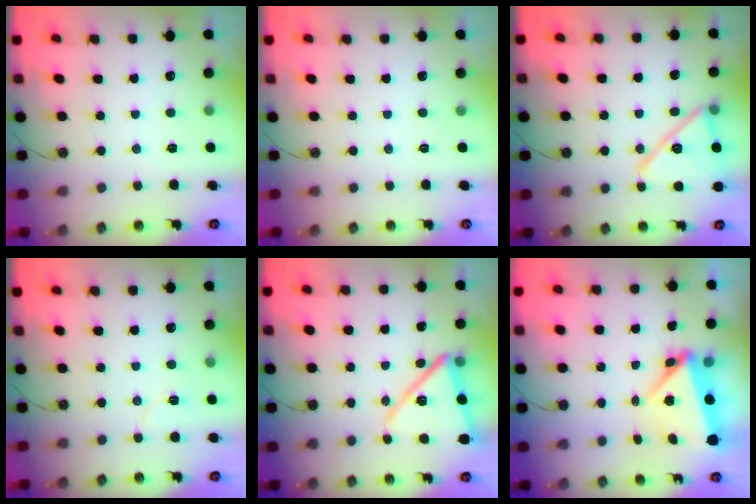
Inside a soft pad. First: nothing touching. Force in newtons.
{"total": 1.5, "press": 0.5, "slide": 1.4}
{"total": 17.8, "press": 17.7, "slide": 2.4}
{"total": 5.3, "press": 5.1, "slide": 1.4}
{"total": 15.1, "press": 15.1, "slide": 1.1}
{"total": 6.3, "press": 6.0, "slide": 1.9}